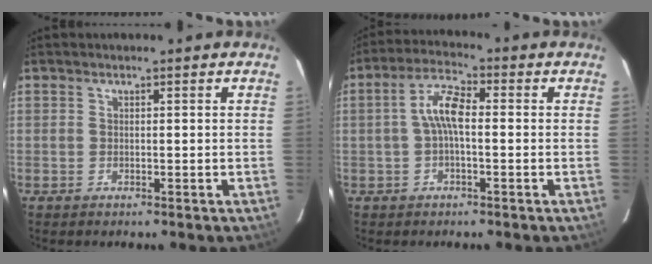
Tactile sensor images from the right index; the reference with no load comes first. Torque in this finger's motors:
{"motor_torque": [0.63, -0.05, 0.40, 0.15]}